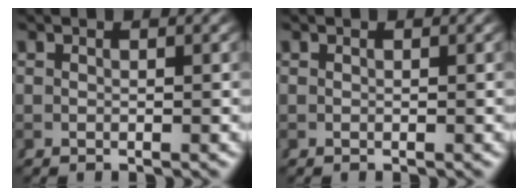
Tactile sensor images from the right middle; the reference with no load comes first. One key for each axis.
{"total": 0.0}